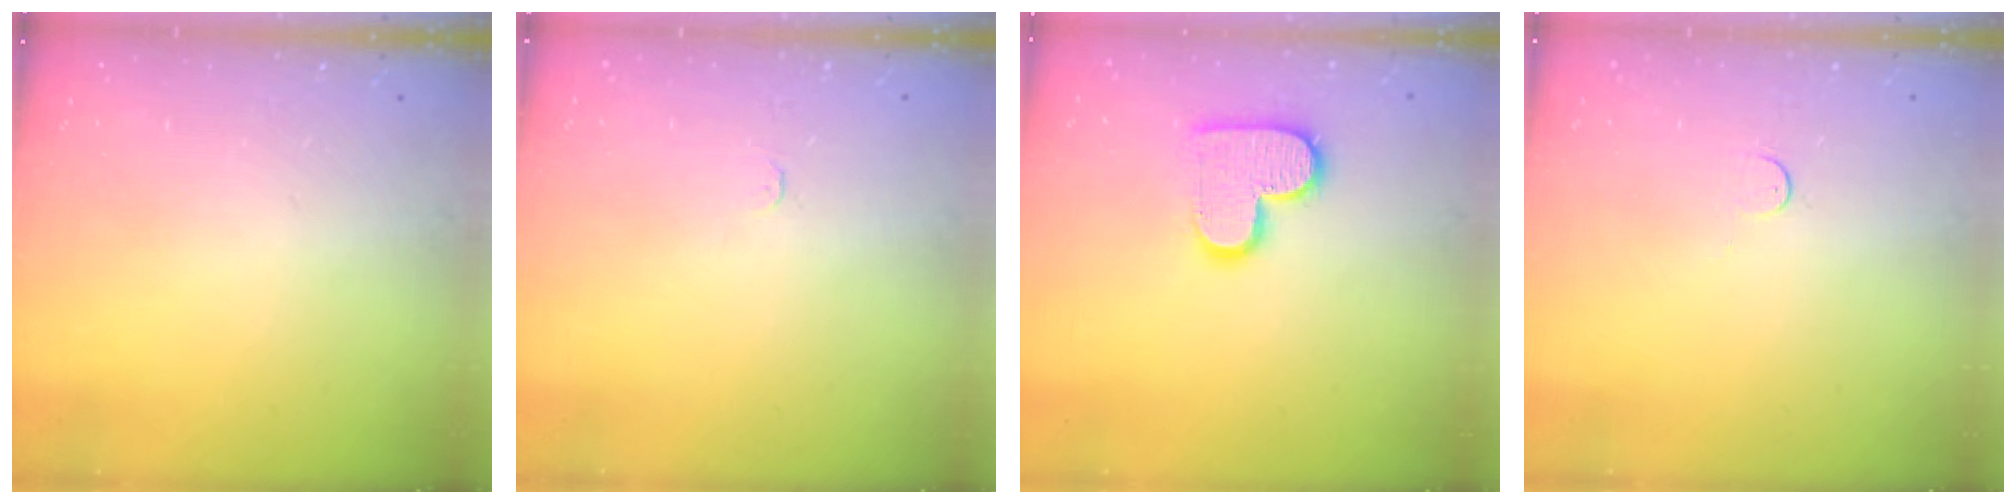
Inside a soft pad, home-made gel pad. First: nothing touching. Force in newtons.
{"total": 1.7, "press": 1.7, "slide": 0.2}
{"total": 13.1, "press": 13.1, "slide": 0.8}
{"total": 3.2, "press": 3.2, "slide": 0.4}